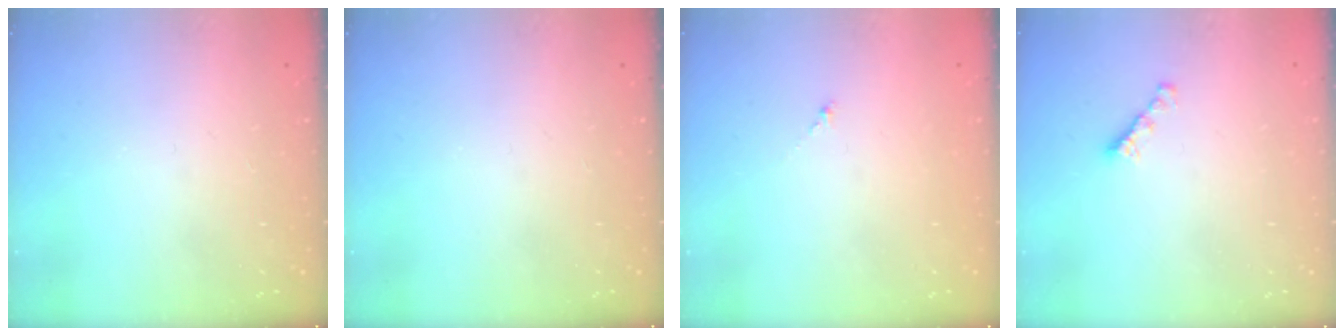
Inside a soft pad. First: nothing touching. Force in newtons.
{"total": 0.0}
{"total": 0.0}
{"total": 2.7, "press": 2.6, "slide": 0.7}